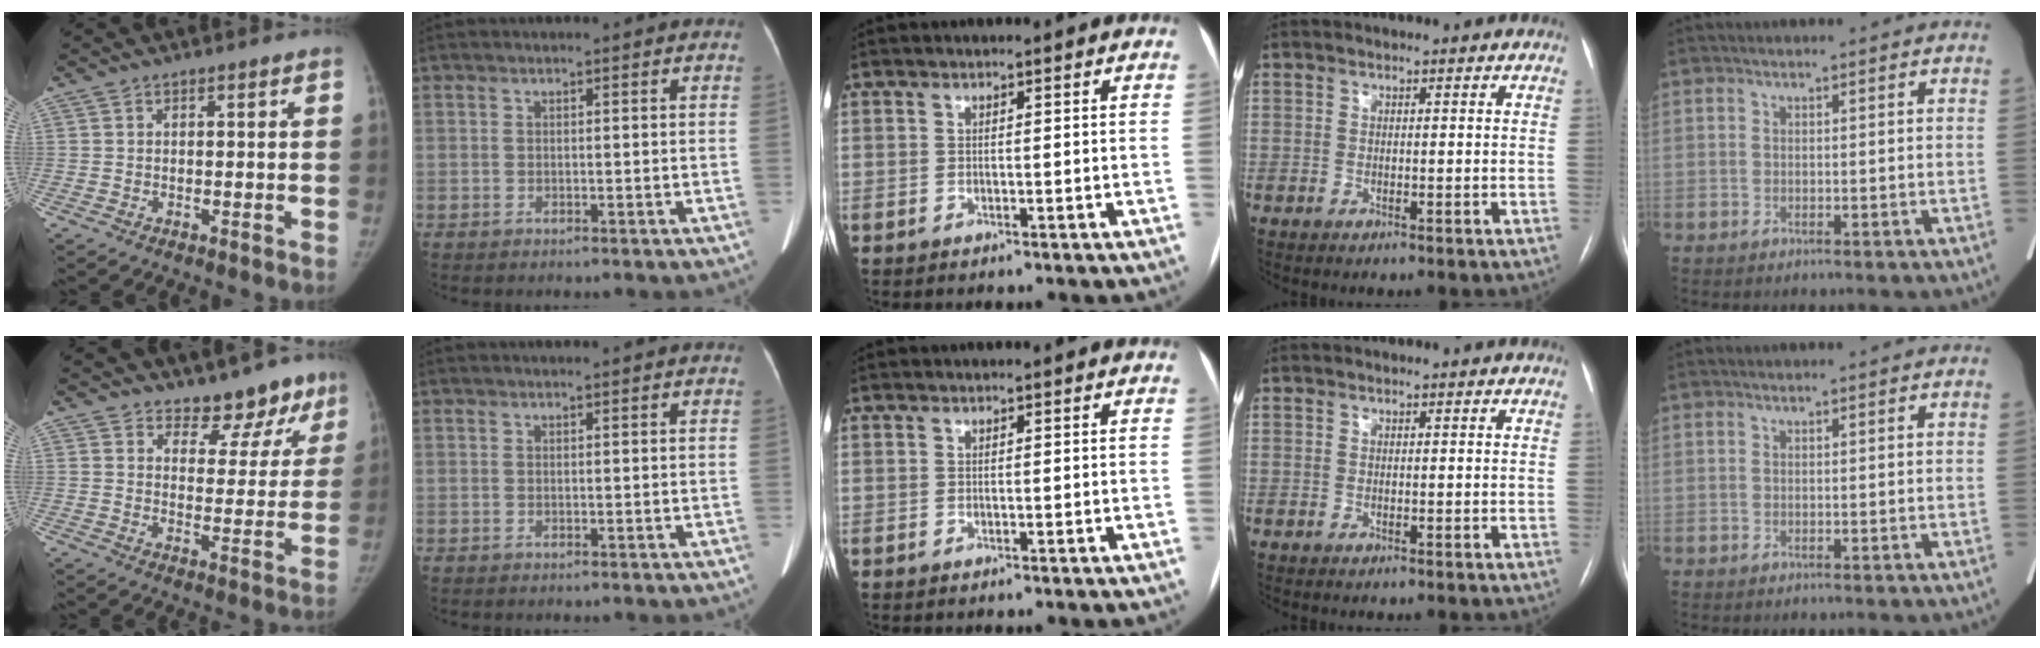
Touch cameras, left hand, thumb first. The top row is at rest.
{"thumb": {"total": 9.3, "force": [7.6, 4.8, 2.5], "torque": [0.017, -0.053, 0.092]}}